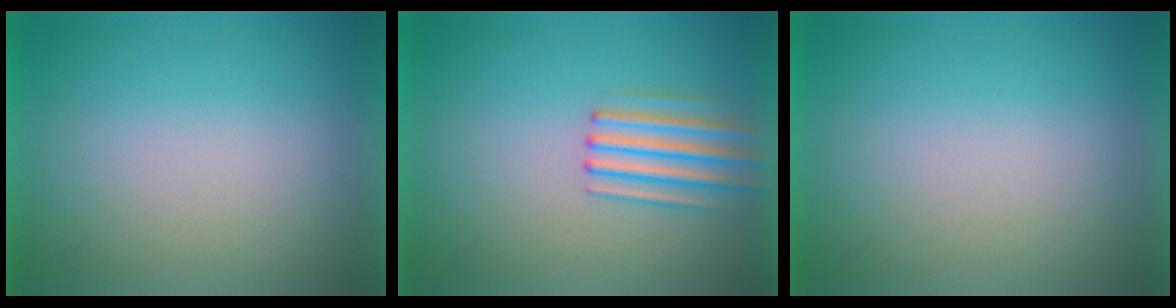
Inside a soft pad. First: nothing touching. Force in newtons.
{"total": 2.6}
{"total": 0.0}